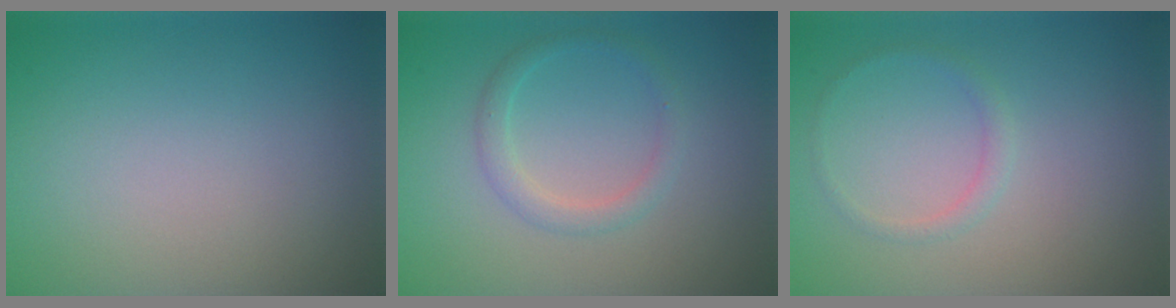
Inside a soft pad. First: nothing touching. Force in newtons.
{"total": 1.9, "press": 1.8, "slide": 0.1}
{"total": 1.0, "press": 1.0, "slide": 0.1}